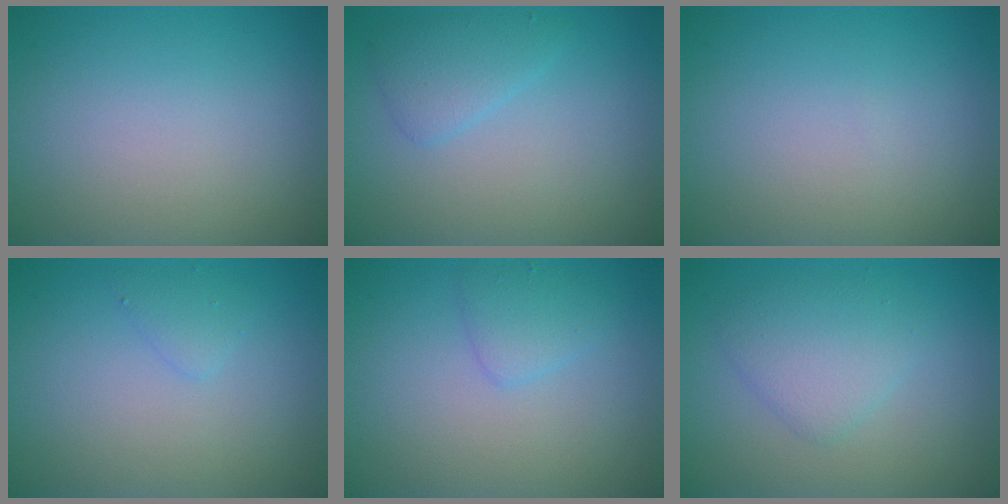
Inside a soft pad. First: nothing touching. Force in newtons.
{"total": 2.1, "press": 2.1, "slide": 0.1}
{"total": 0.0}
{"total": 1.0, "press": 1.0, "slide": 0.1}
{"total": 1.7, "press": 1.7, "slide": 0.0}
{"total": 2.9, "press": 2.9, "slide": 0.0}